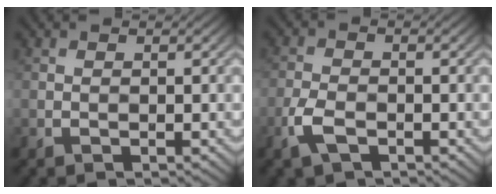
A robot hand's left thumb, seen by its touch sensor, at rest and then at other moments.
{"total": 3.8, "force": [-2.0, 1.8, 2.7], "torque": [-0.067, -0.004, -0.046]}